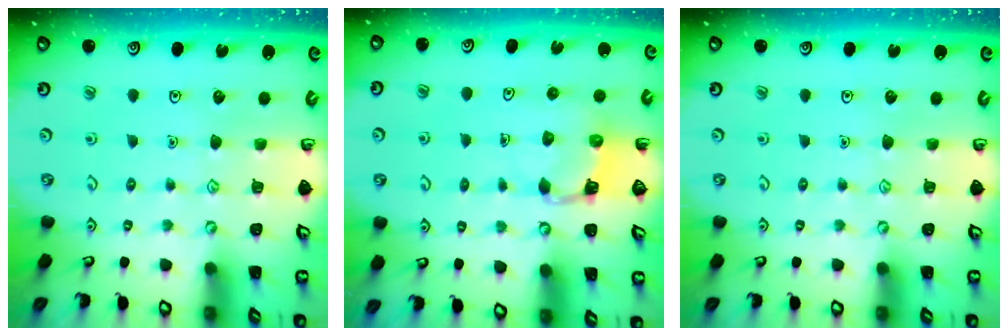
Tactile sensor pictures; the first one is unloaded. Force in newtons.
{"total": 3.4, "press": 3.4, "slide": 0.6}
{"total": 0.0}